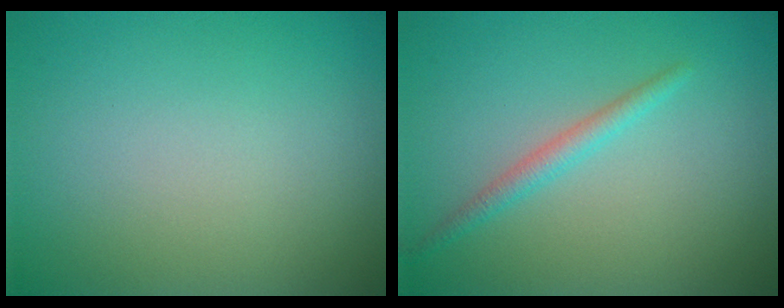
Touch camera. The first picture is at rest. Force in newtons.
{"total": 1.7, "press": 1.7, "slide": 0.1}